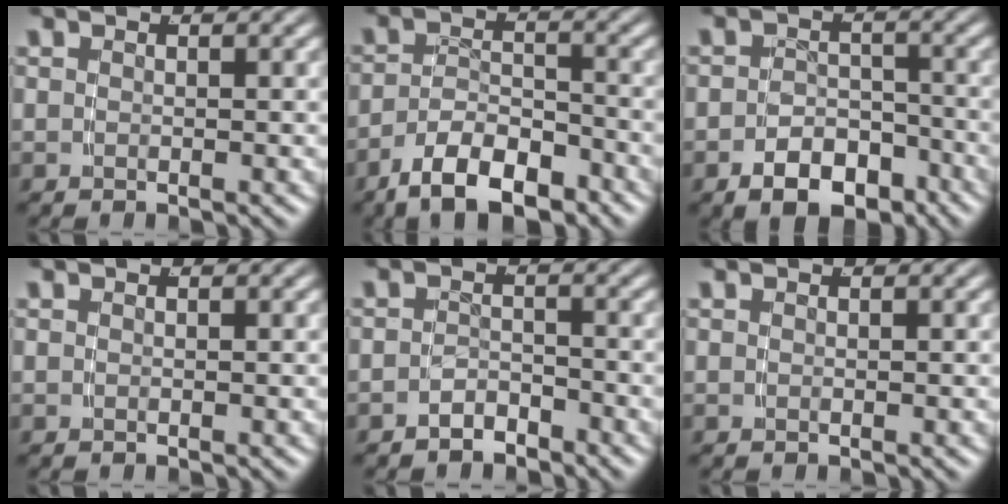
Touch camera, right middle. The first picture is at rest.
{"total": 6.2, "force": [-4.5, 2.7, 3.3], "torque": [-0.050, -0.009, -0.071]}
{"total": 5.9, "force": [-4.5, 3.2, 2.0], "torque": [-0.022, -0.014, -0.073]}
{"total": 0.0}
{"total": 2.4, "force": [-2.3, 0.8, 0.2], "torque": [0.001, -0.005, -0.037]}
{"total": 0.0}